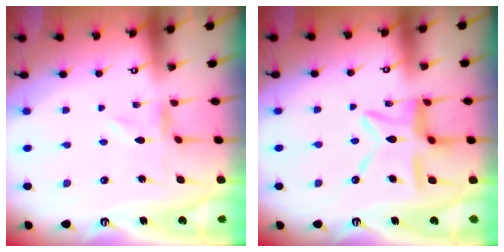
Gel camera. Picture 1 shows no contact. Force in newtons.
{"total": 13.1, "press": 13.1, "slide": 1.1}